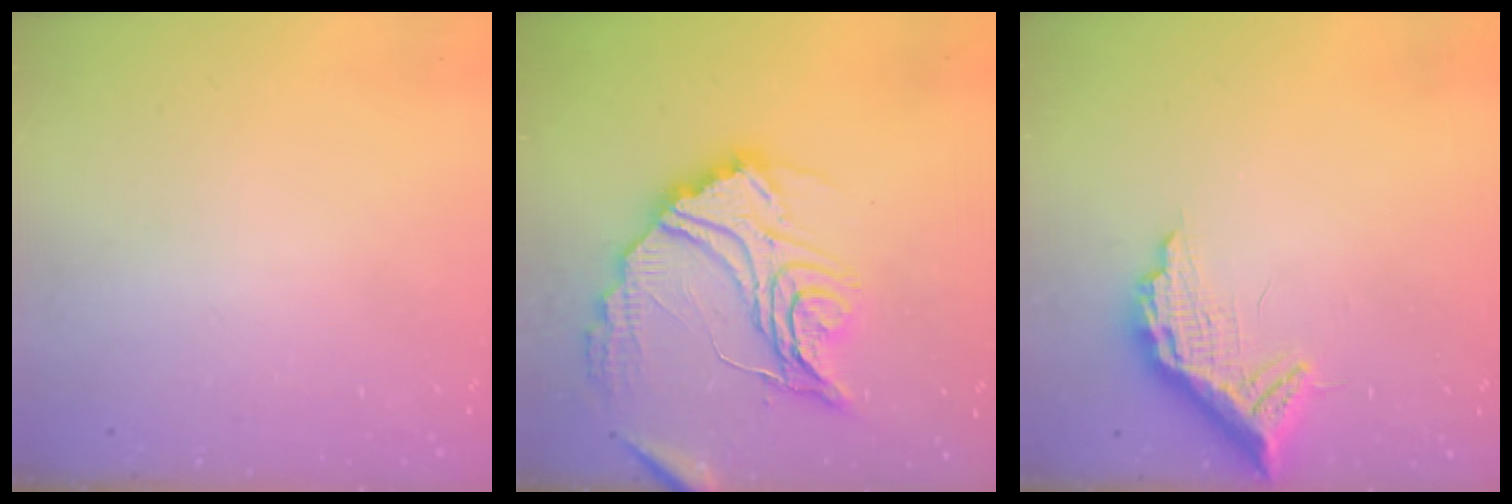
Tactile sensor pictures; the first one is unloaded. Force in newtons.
{"total": 23.7, "press": 23.6, "slide": 2.1}
{"total": 12.5, "press": 12.5, "slide": 0.7}